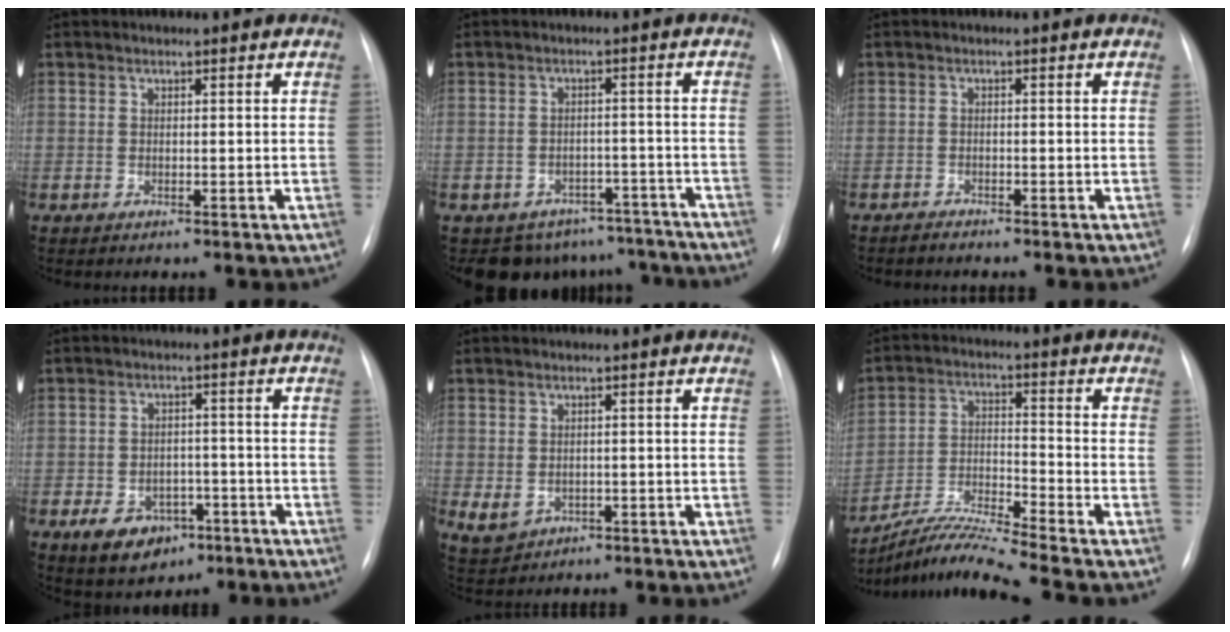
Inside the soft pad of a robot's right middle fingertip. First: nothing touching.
{"total": 10.8, "force": [-9.1, 5.8, 0.7], "torque": [0.012, 0.029, -0.099]}
{"total": 1.0, "force": [-1.0, 0.2, 0.0], "torque": [-0.001, -0.002, -0.018]}
{"total": 7.4, "force": [-3.8, 5.2, 3.6], "torque": [-0.059, 0.010, -0.049]}
{"total": 3.6, "force": [-0.8, 3.0, 1.7], "torque": [-0.035, -0.003, 0.003]}
{"total": 10.2, "force": [-9.2, -2.0, 3.9], "torque": [-0.081, -0.009, -0.171]}